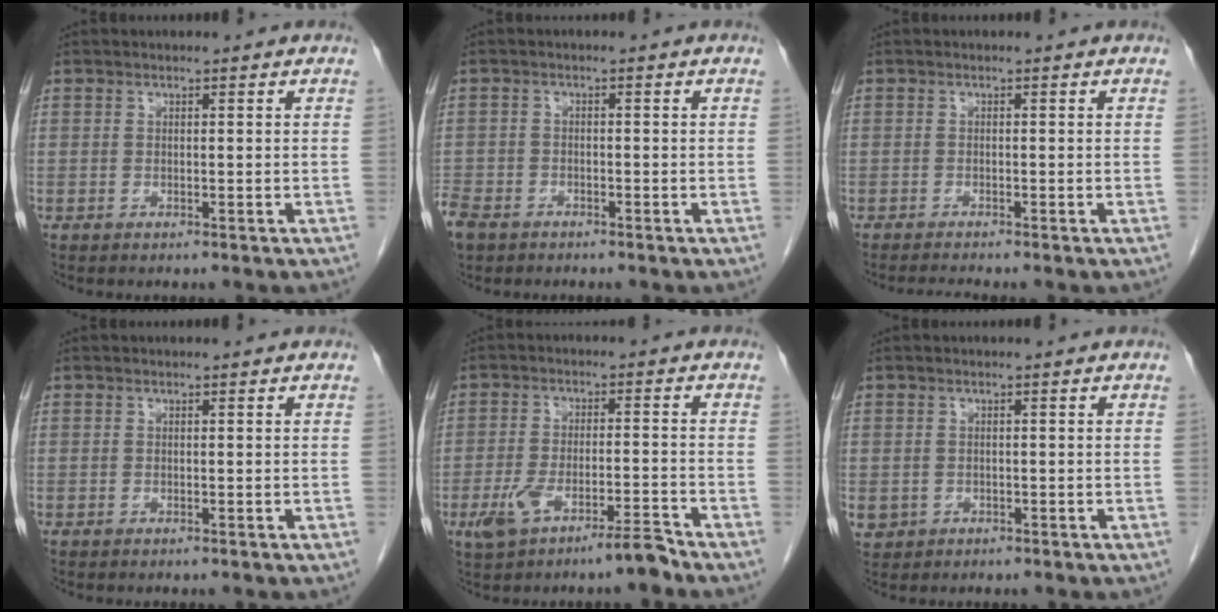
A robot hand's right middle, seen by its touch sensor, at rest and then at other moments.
{"total": 6.6, "force": [-4.6, 4.1, 2.4], "torque": [-0.067, -0.006, -0.081]}
{"total": 1.8, "force": [-1.6, -0.6, 0.5], "torque": [-0.016, -0.008, -0.029]}
{"total": 0.0}
{"total": 7.1, "force": [-4.8, 1.2, 5.1], "torque": [-0.102, 0.007, -0.082]}
{"total": 2.3, "force": [-0.6, 2.1, 0.6], "torque": [-0.009, 0.001, 0.002]}